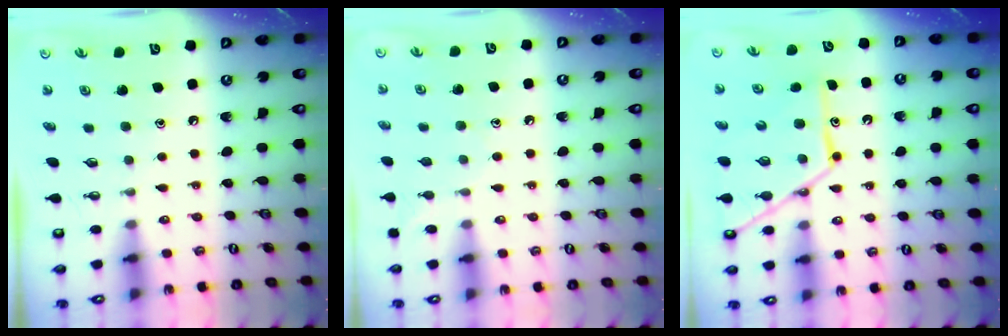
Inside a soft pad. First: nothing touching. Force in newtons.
{"total": 5.9, "press": 5.9, "slide": 0.7}
{"total": 14.2, "press": 14.2, "slide": 1.1}